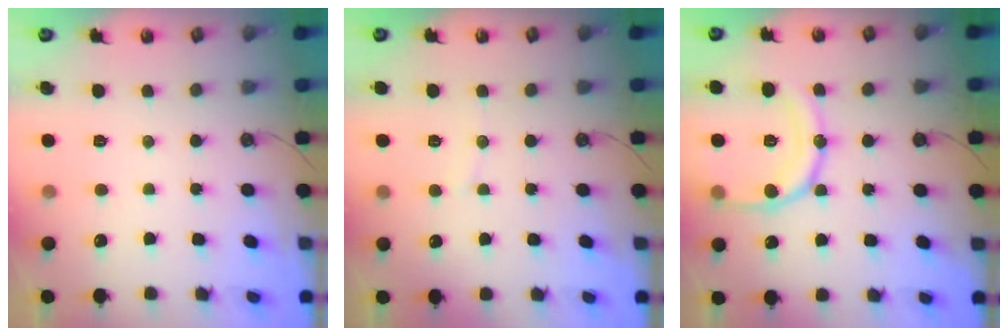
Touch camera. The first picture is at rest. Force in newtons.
{"total": 2.5, "press": 2.5, "slide": 0.2}
{"total": 15.9, "press": 15.8, "slide": 1.8}